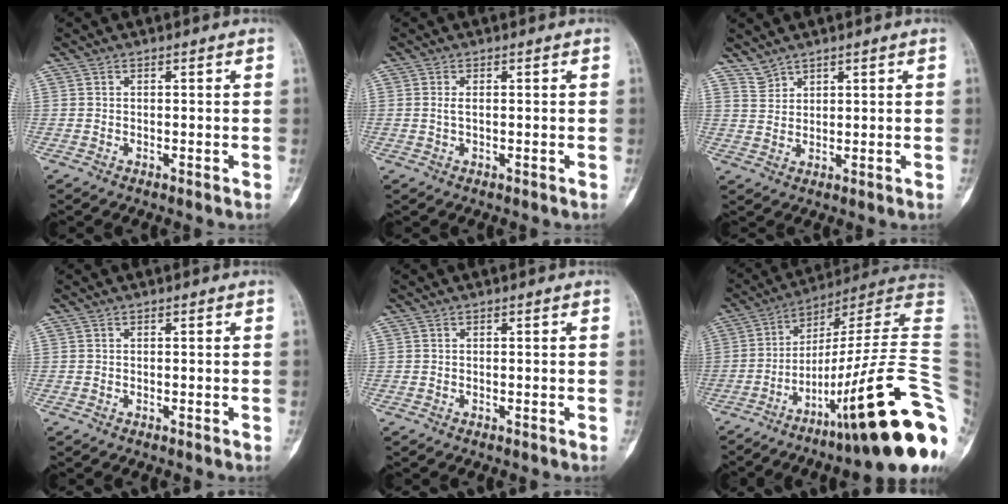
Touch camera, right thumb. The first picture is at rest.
{"total": 1.1, "force": [0.1, 0.5, 1.0], "torque": [-0.025, -0.002, 0.004]}
{"total": 2.7, "force": [2.5, 1.0, 0.1], "torque": [0.010, -0.010, 0.050]}
{"total": 0.0}
{"total": 0.0}
{"total": 30.0, "force": [-8.9, 5.5, 28.2], "torque": [-0.332, 0.065, -0.136]}